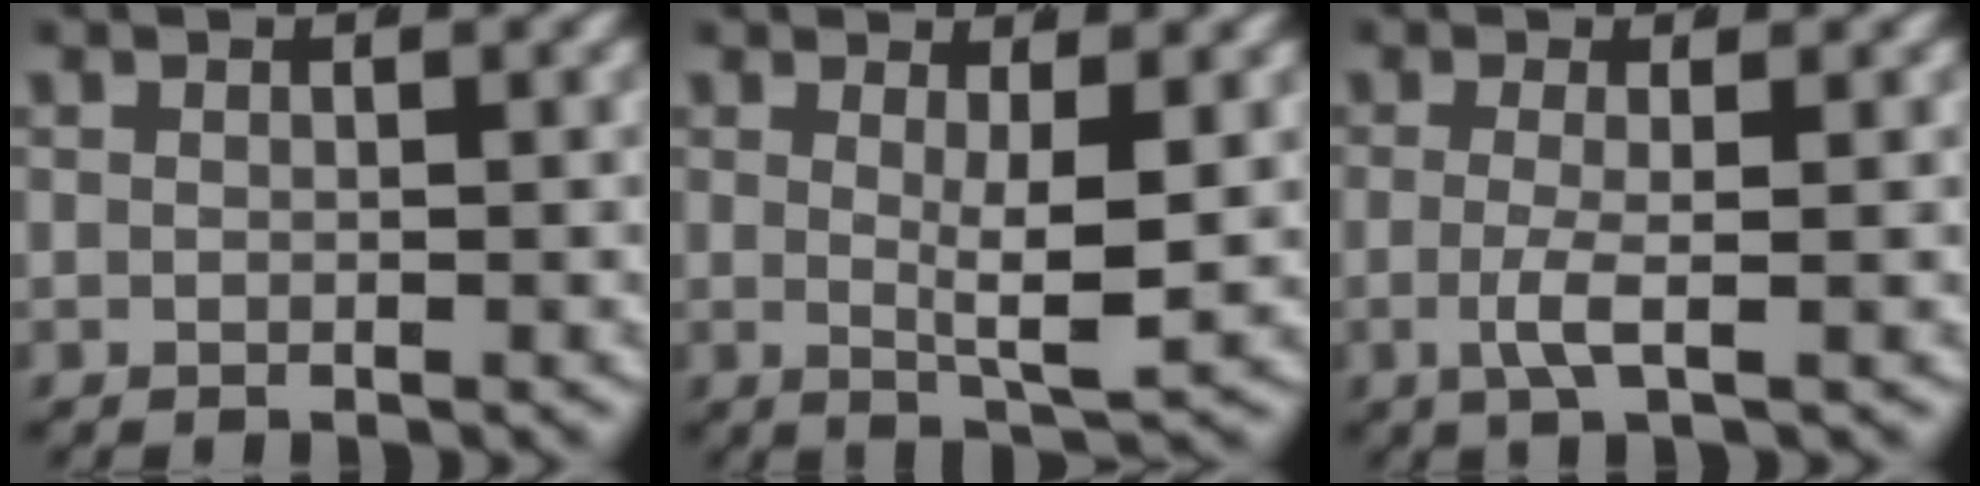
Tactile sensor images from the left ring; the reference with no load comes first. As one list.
[{"total": 3.5, "force": [0.6, 0.2, 3.5], "torque": [-0.061, -0.020, 0.018]}, {"total": 2.3, "force": [-0.6, 0.1, 2.3], "torque": [-0.061, -0.016, -0.003]}]